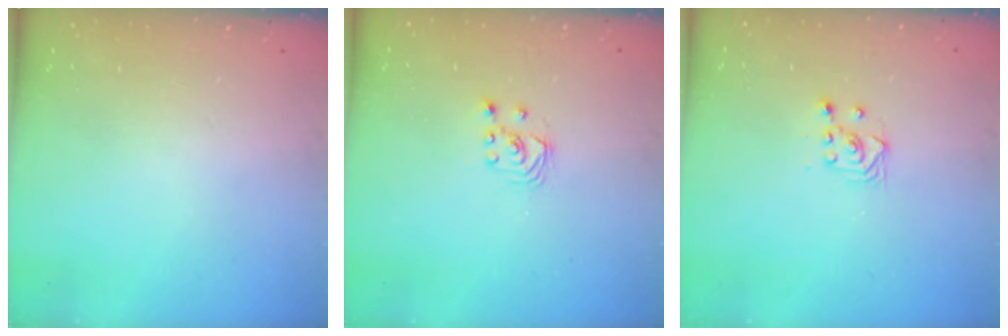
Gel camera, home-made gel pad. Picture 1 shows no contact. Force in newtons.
{"total": 1.8, "press": 1.8, "slide": 0.2}
{"total": 3.4, "press": 3.0, "slide": 1.6}